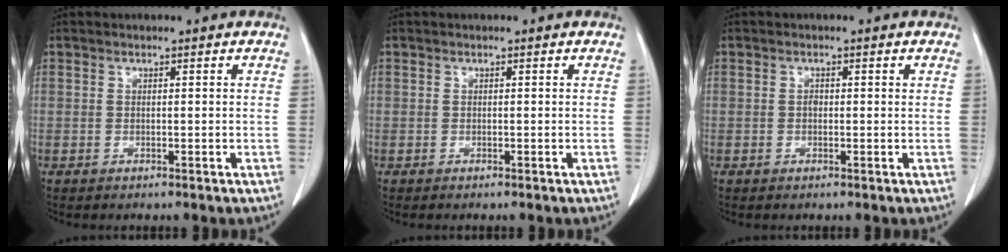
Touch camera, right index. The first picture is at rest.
{"total": 0.0}
{"total": 0.8, "force": [0.1, 0.6, 0.6], "torque": [-0.010, 0.002, -0.001]}